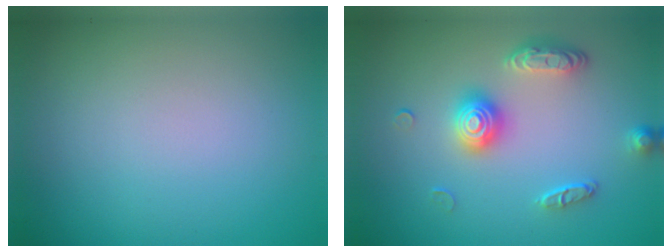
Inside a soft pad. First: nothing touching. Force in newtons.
{"total": 3.3, "press": 2.9, "slide": 1.6}